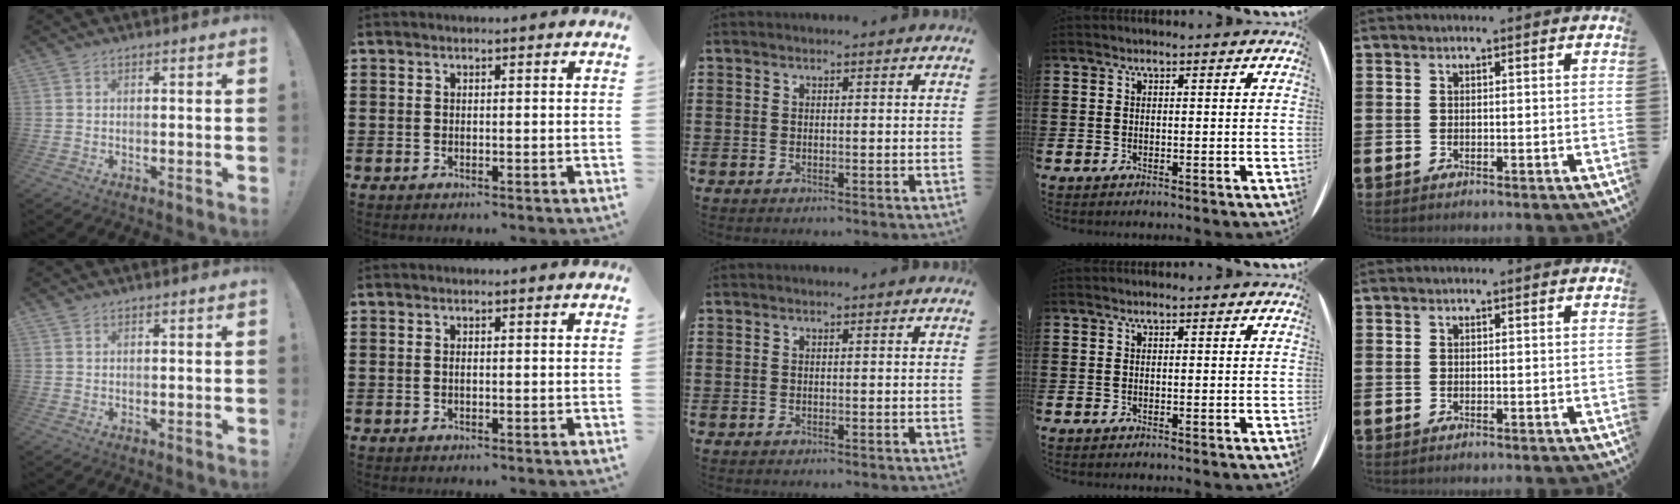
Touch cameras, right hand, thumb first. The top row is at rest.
{"thumb": {"total": 0.6, "force": [0.5, 0.2, 0.1], "torque": [-0.001, -0.001, 0.009]}, "index": {"total": 0.5, "force": [0.0, 0.2, 0.5], "torque": [-0.010, -0.001, -0.001]}}